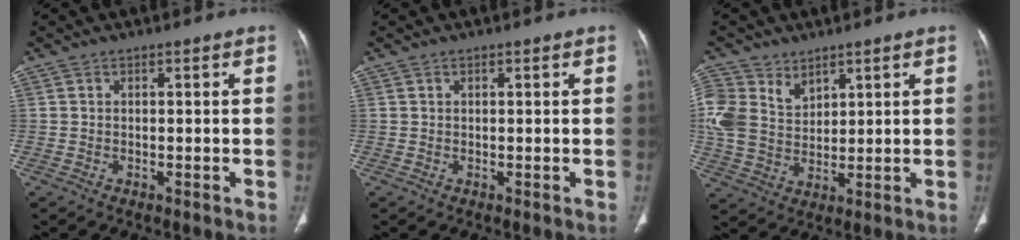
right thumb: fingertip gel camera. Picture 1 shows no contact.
{"total": 0.0}
{"total": 9.9, "force": [4.6, 7.4, 4.6], "torque": [-0.083, -0.013, 0.103]}